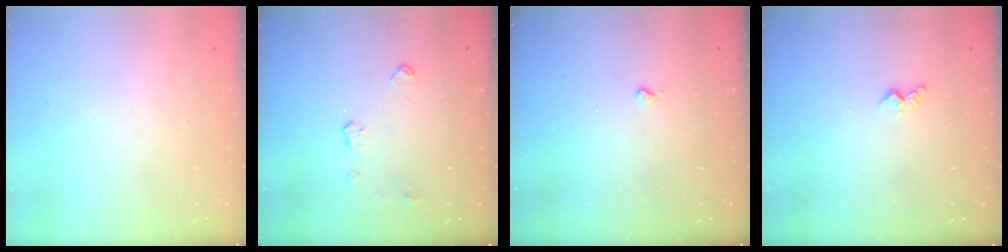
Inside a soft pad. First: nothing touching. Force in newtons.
{"total": 6.4, "press": 6.4, "slide": 0.2}
{"total": 2.1, "press": 2.1, "slide": 0.5}
{"total": 3.9, "press": 3.9, "slide": 0.5}